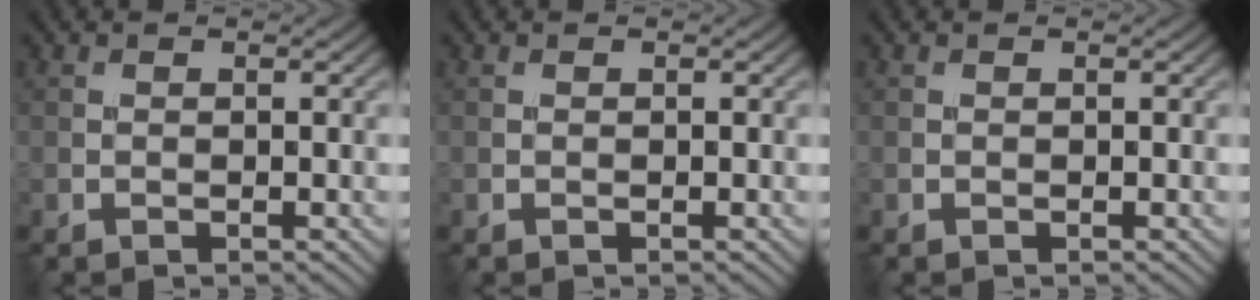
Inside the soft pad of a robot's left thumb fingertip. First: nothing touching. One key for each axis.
{"total": 0.0}
{"total": 0.0}